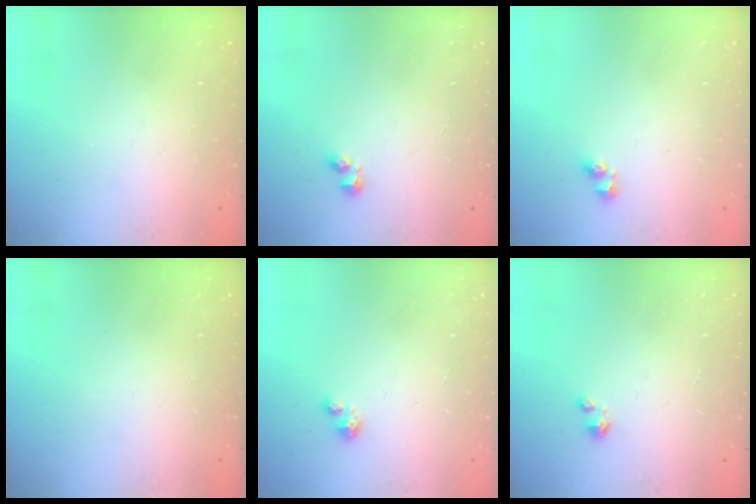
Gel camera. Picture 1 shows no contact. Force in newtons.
{"total": 3.3, "press": 3.2, "slide": 0.7}
{"total": 4.6, "press": 4.6, "slide": 0.3}
{"total": 0.0}
{"total": 1.0, "press": 1.0, "slide": 0.2}
{"total": 0.0}